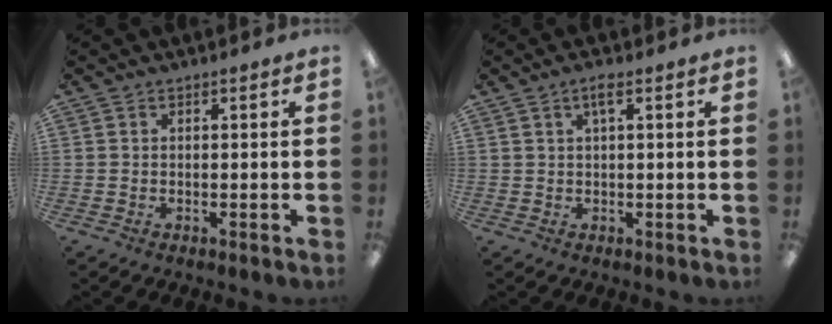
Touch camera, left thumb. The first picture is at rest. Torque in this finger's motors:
{"motor_torque": [-0.34, -0.16, -0.24, -0.12, 0.00]}